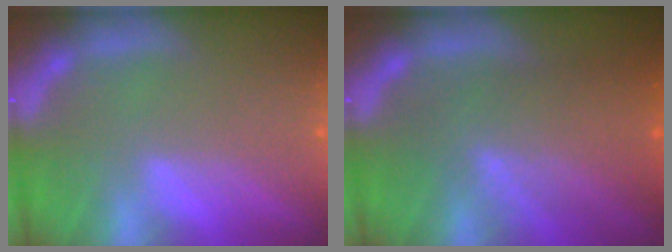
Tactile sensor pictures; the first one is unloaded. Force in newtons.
{"total": 7.6}